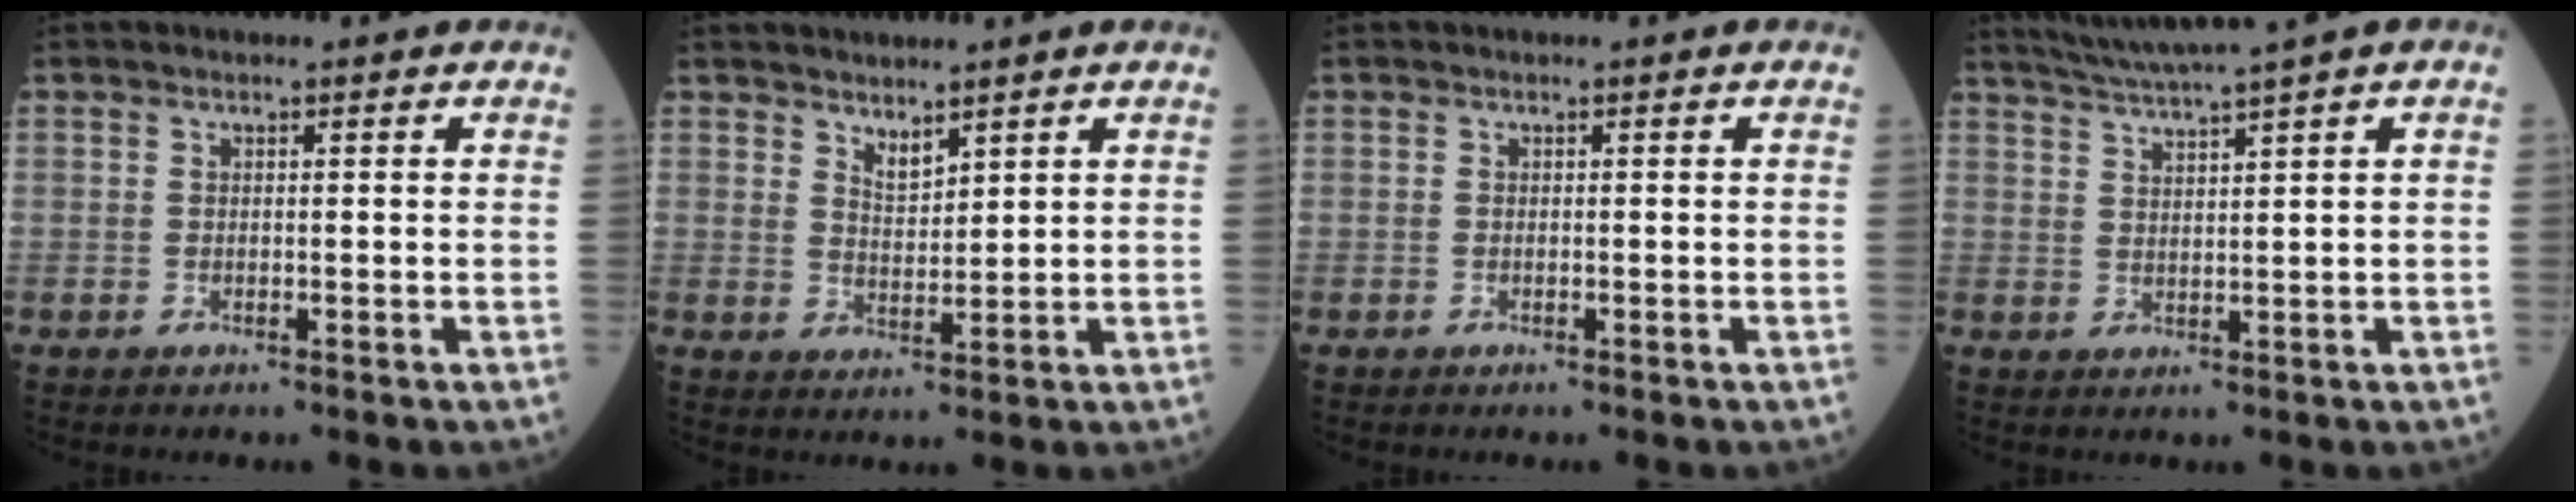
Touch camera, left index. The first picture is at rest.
{"total": 2.7, "force": [2.3, 0.7, 1.2], "torque": [-0.028, -0.011, 0.051]}
{"total": 0.0}
{"total": 6.2, "force": [5.0, -1.6, 3.2], "torque": [-0.063, 0.008, 0.094]}